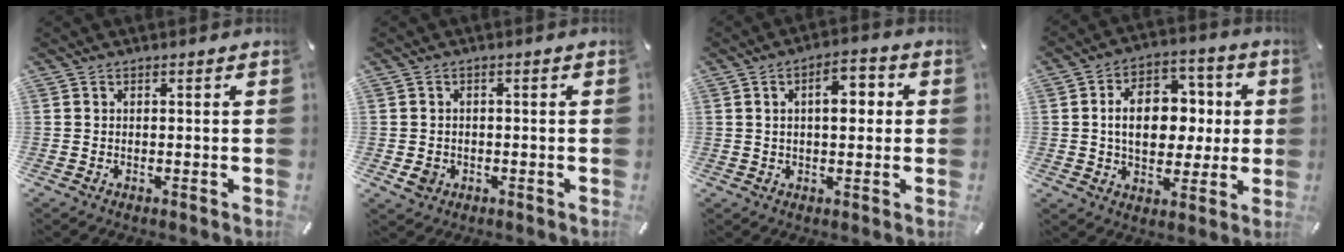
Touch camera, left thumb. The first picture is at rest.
{"total": 2.9, "force": [-0.8, 2.6, 1.0], "torque": [-0.008, 0.000, -0.015]}
{"total": 7.2, "force": [1.3, 3.9, 6.0], "torque": [-0.079, -0.001, 0.009]}
{"total": 14.3, "force": [0.6, 10.4, 9.8], "torque": [-0.155, 0.008, 0.013]}